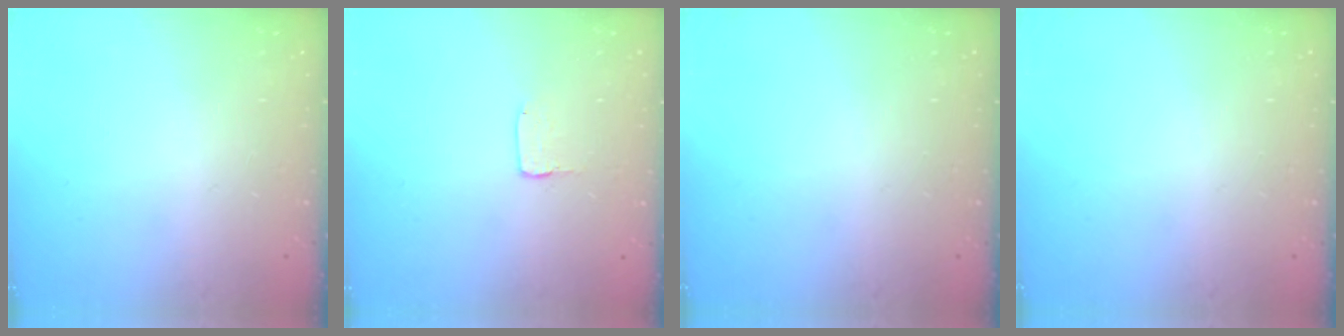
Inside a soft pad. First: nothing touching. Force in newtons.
{"total": 1.7, "press": 1.6, "slide": 0.1}
{"total": 0.0}
{"total": 0.0}